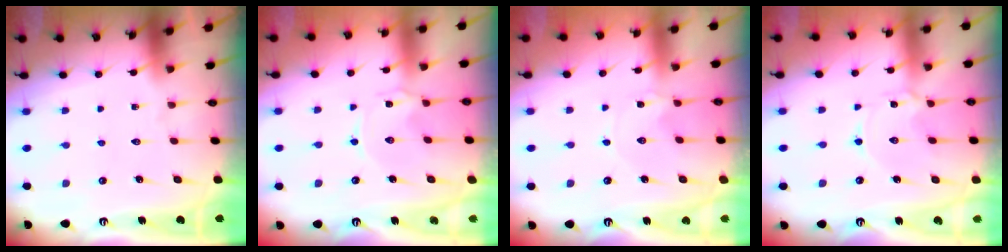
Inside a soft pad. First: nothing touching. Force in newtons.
{"total": 0.0}
{"total": 0.0}
{"total": 1.7, "press": 1.7, "slide": 0.3}